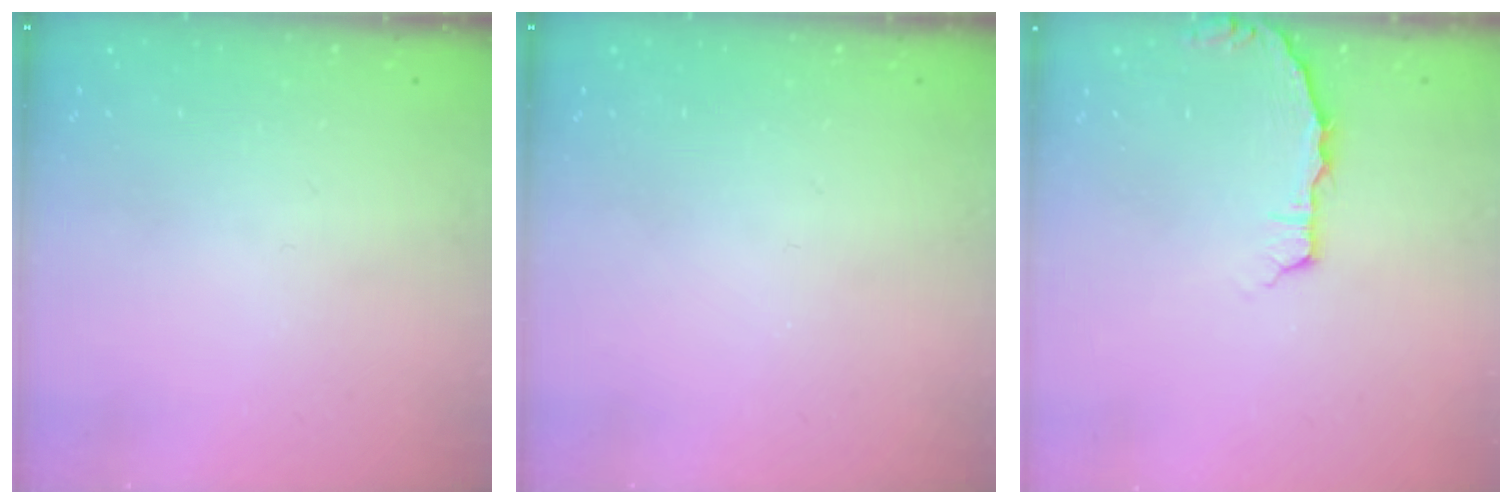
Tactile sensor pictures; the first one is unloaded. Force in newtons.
{"total": 0.0}
{"total": 2.8, "press": 2.8, "slide": 0.4}